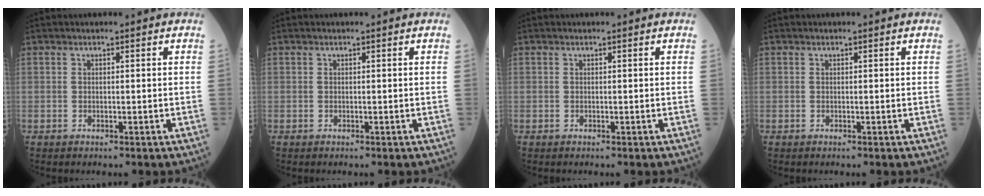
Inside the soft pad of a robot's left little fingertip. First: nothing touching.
{"total": 0.0}
{"total": 0.0}
{"total": 0.0}